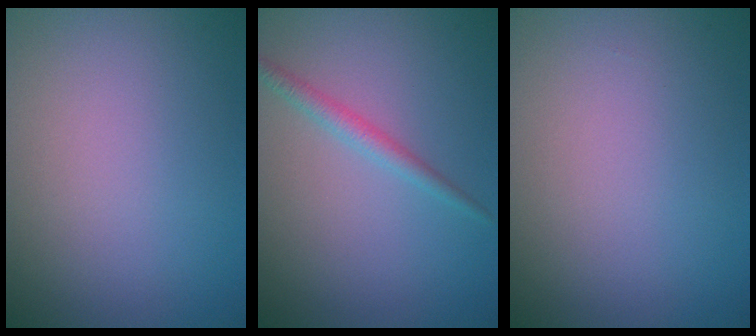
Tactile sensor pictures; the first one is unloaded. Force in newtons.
{"total": 1.6, "press": 1.6, "slide": 0.1}
{"total": 0.0}